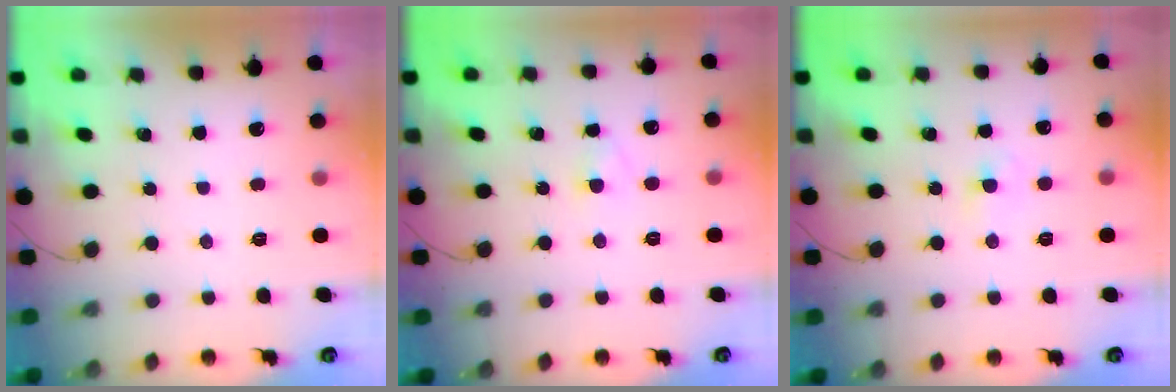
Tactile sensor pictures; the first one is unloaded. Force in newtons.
{"total": 2.1, "press": 1.9, "slide": 0.9}
{"total": 1.9, "press": 1.7, "slide": 0.8}